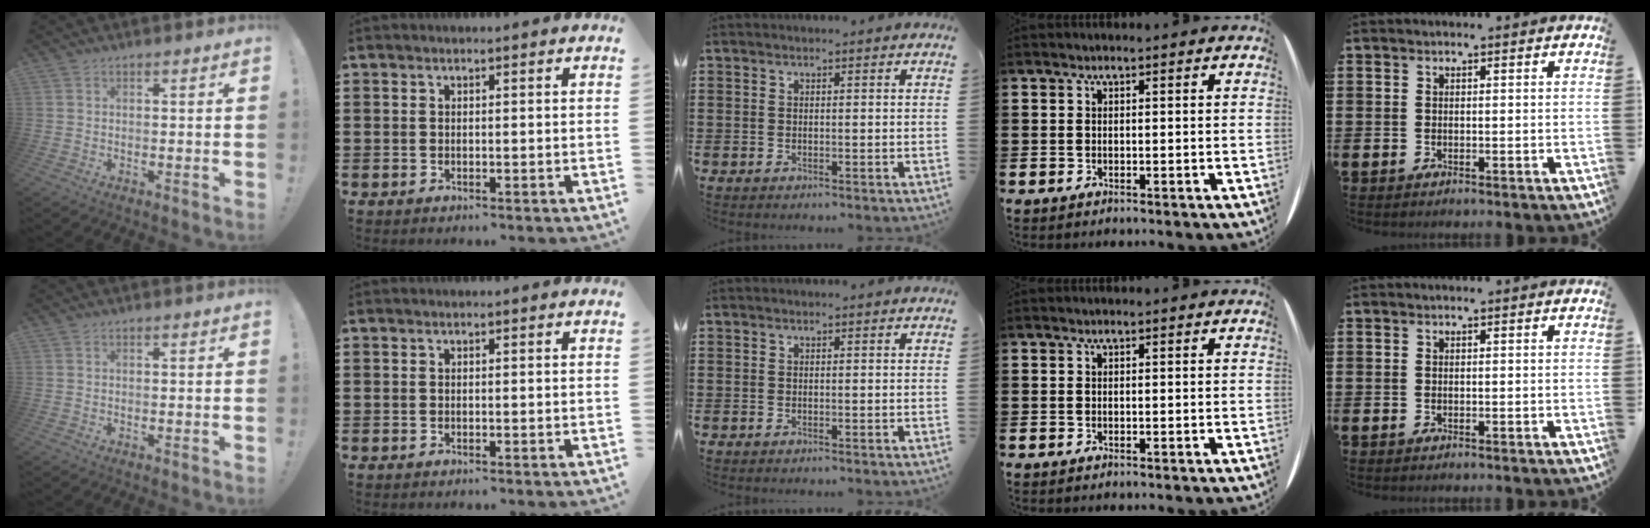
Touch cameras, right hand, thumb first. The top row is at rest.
{}